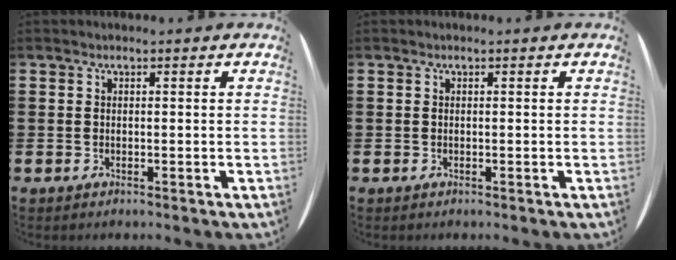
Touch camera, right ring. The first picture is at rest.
{"total": 0.0}